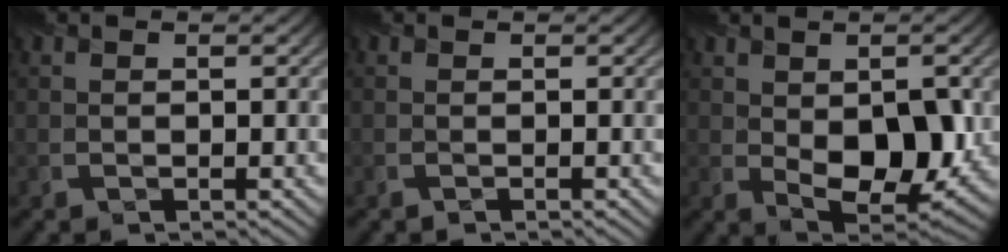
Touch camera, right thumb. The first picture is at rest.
{"total": 0.0}
{"total": 10.1, "force": [-0.7, 6.0, 8.1], "torque": [-0.146, -0.030, 0.007]}